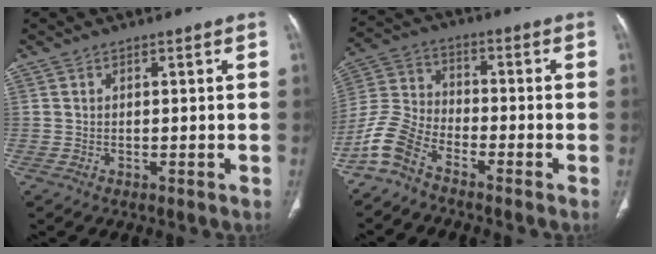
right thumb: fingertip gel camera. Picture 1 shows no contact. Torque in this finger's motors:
{"motor_torque": [-0.03, 0.12, 0.68, -0.63, 0.07]}